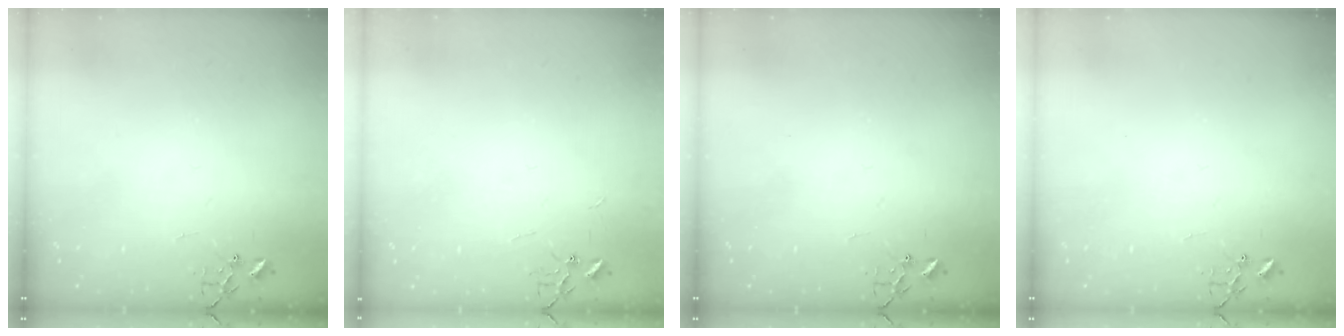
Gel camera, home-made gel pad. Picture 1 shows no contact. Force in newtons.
{"total": 1.8, "press": 1.8, "slide": 0.2}
{"total": 0.0}
{"total": 0.0}